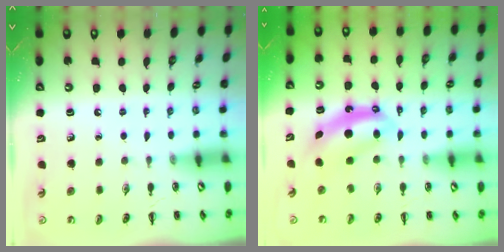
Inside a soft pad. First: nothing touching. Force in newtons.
{"total": 6.2, "press": 6.2, "slide": 0.7}